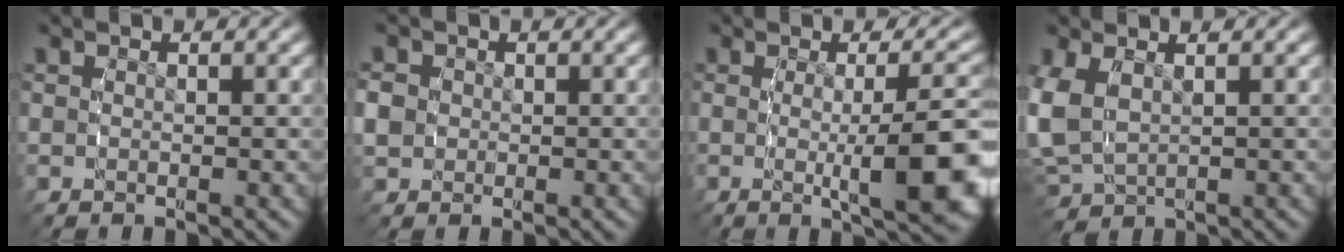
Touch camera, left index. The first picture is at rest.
{"total": 2.3, "force": [0.0, 2.1, 0.9], "torque": [-0.027, -0.007, 0.006]}
{"total": 8.0, "force": [-1.4, 1.9, 7.7], "torque": [-0.097, -0.010, -0.016]}
{"total": 5.0, "force": [0.4, 3.9, 3.1], "torque": [-0.098, -0.019, 0.026]}